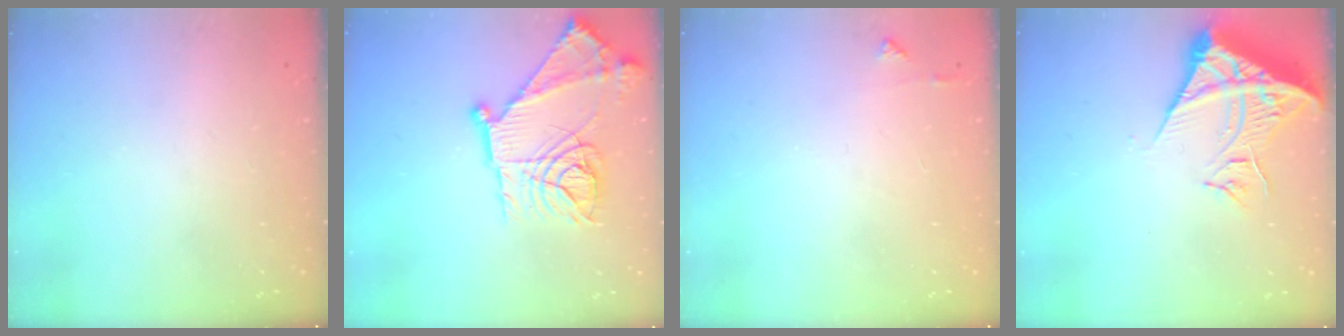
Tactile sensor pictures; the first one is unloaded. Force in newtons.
{"total": 22.2, "press": 22.1, "slide": 2.3}
{"total": 3.5, "press": 3.4, "slide": 0.5}
{"total": 13.5, "press": 13.4, "slide": 1.8}